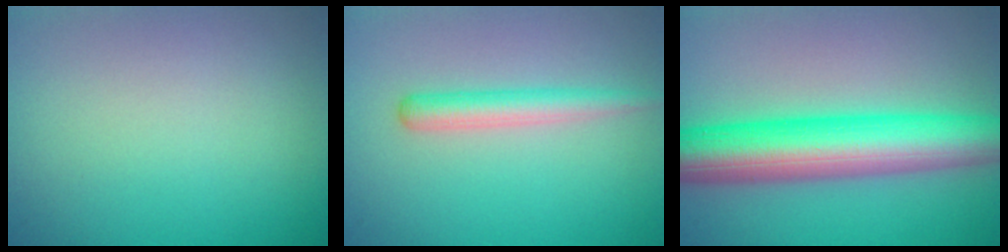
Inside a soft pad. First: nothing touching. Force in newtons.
{"total": 2.5, "press": 2.5, "slide": 0.1}
{"total": 10.3, "press": 10.3, "slide": 0.1}